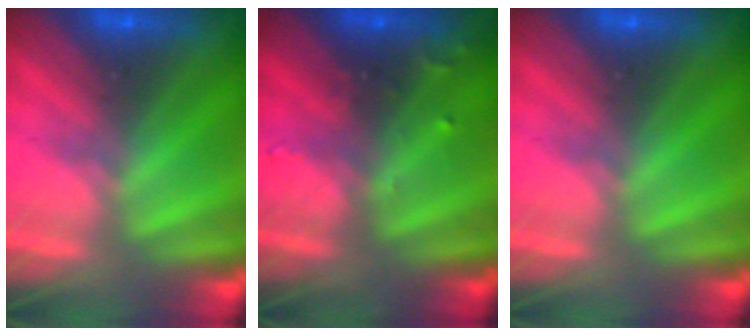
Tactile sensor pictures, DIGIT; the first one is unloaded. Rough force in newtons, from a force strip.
{"total": 3.0}
{"total": 0.0}